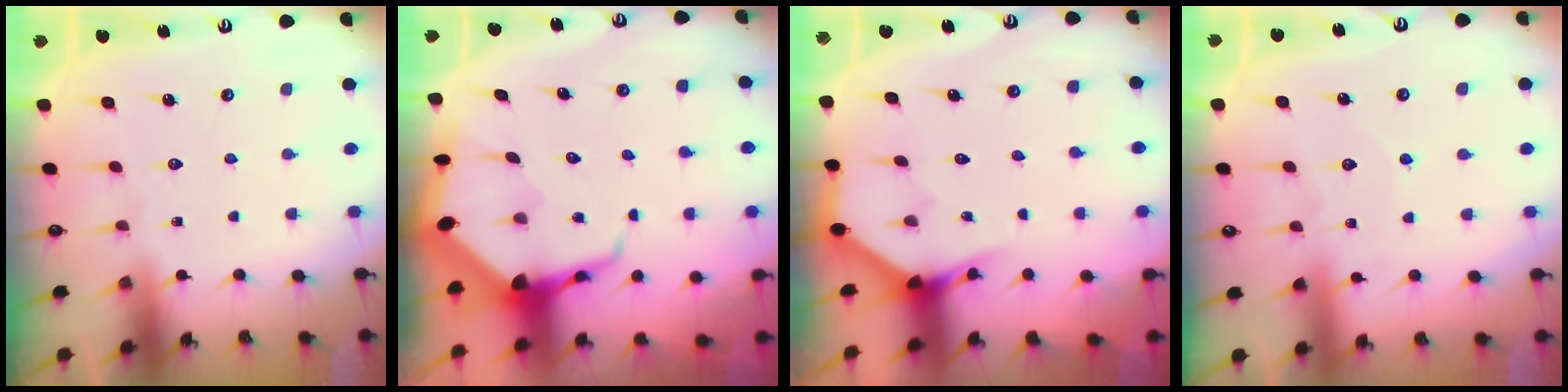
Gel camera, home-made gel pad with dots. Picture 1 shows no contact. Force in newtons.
{"total": 7.8, "press": 7.8, "slide": 0.8}
{"total": 3.7, "press": 3.7, "slide": 0.3}
{"total": 5.5, "press": 5.5, "slide": 0.5}